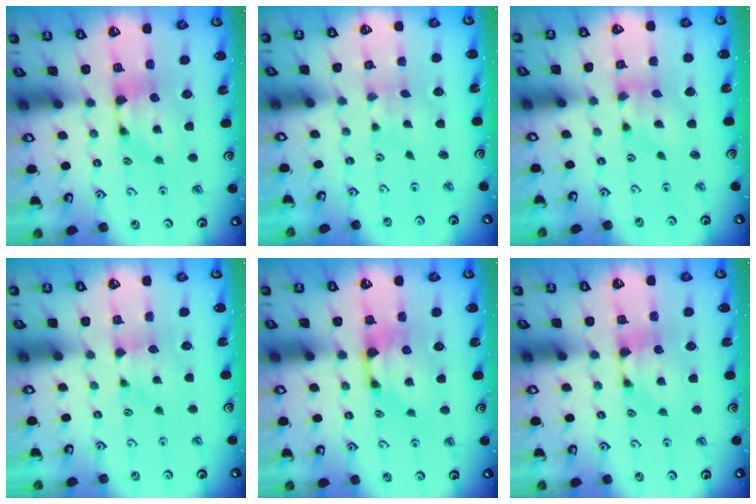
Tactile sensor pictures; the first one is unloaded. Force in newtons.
{"total": 3.0, "press": 2.9, "slide": 0.8}
{"total": 2.5, "press": 2.1, "slide": 1.5}
{"total": 1.8, "press": 1.6, "slide": 0.7}
{"total": 1.5, "press": 1.2, "slide": 0.9}
{"total": 0.0}